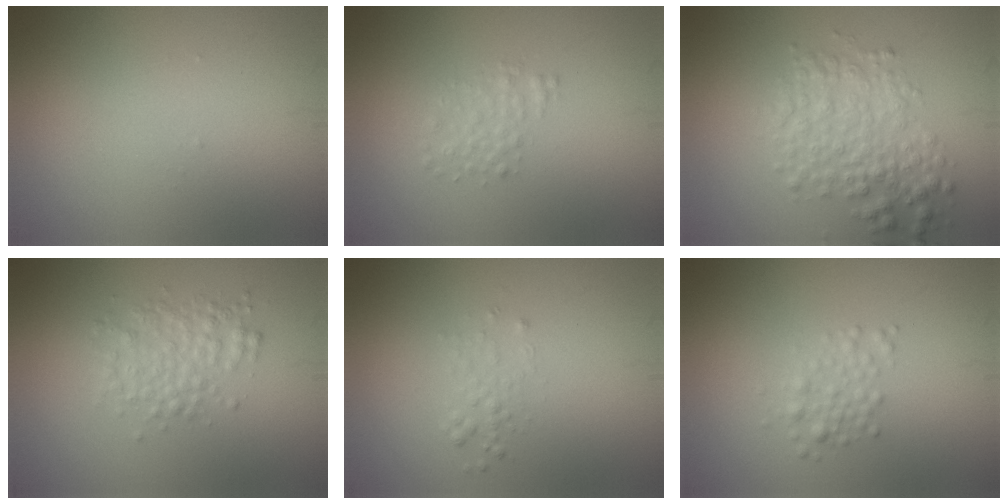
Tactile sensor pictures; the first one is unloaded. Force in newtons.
{"total": 1.6, "press": 1.6, "slide": 0.0}
{"total": 4.2, "press": 4.2, "slide": 0.1}
{"total": 2.7, "press": 2.7, "slide": 0.0}
{"total": 1.1, "press": 1.1, "slide": 0.1}
{"total": 1.7, "press": 1.7, "slide": 0.0}